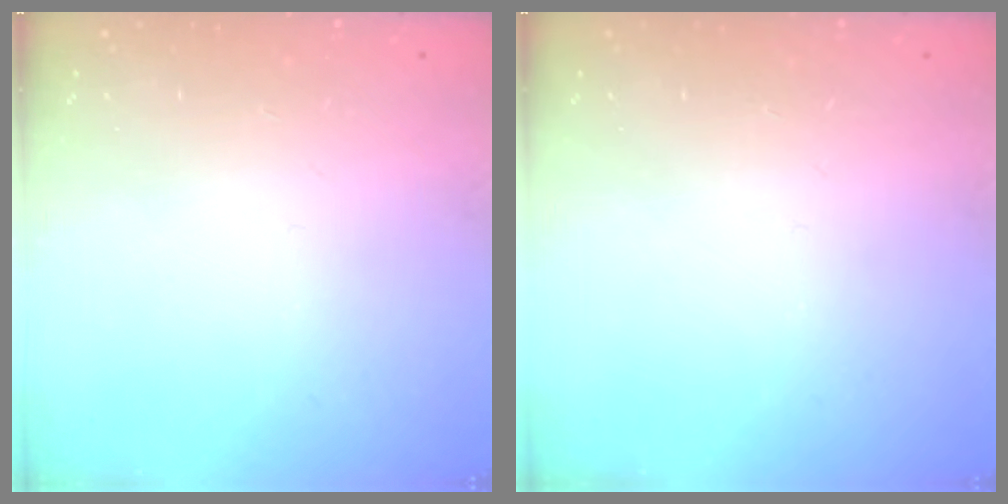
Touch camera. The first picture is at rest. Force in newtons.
{"total": 0.0}